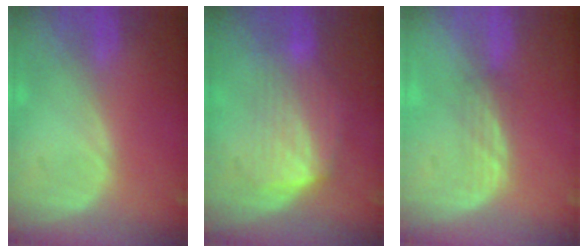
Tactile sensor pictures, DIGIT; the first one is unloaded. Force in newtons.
{"total": 6.4, "press": 6.4, "slide": 1.0}
{"total": 2.1, "press": 2.1, "slide": 0.3}